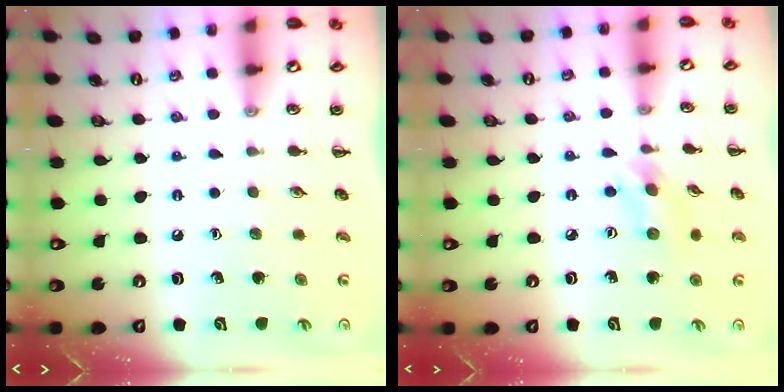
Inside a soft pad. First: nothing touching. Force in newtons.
{"total": 2.8, "press": 2.7, "slide": 0.6}